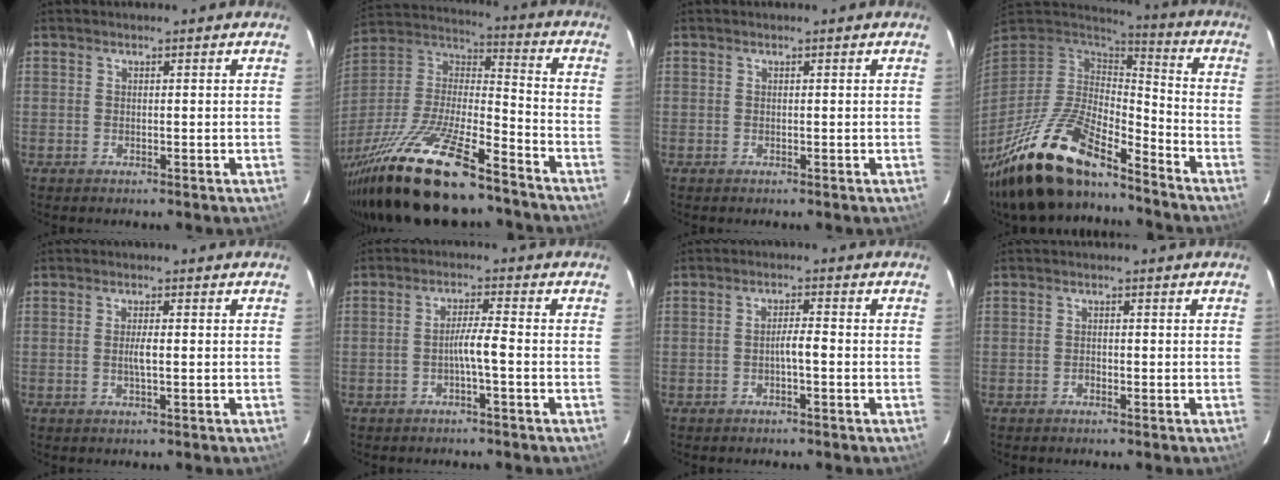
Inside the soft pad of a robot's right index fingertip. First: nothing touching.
{"total": 26.7, "force": [-20.0, 4.9, 17.0], "torque": [-0.359, -0.043, -0.357]}
{"total": 0.0}
{"total": 21.6, "force": [-16.3, 6.2, 12.7], "torque": [-0.264, -0.017, -0.303]}
{"total": 2.2, "force": [-0.2, 0.2, 2.2], "torque": [-0.044, 0.000, -0.005]}
{"total": 3.6, "force": [-1.2, -0.2, 3.3], "torque": [-0.058, 0.007, -0.022]}
{"total": 2.5, "force": [-0.8, 0.3, 2.3], "torque": [-0.036, 0.004, -0.016]}
{"total": 0.8, "force": [-0.5, 0.4, 0.5], "torque": [-0.011, 0.002, -0.009]}